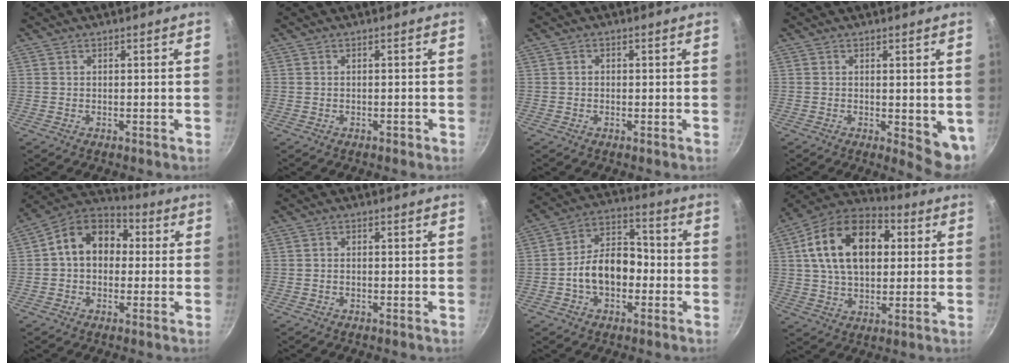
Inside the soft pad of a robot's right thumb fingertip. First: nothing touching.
{"total": 0.6, "force": [-0.4, 0.3, 0.3], "torque": [-0.003, 0.007, -0.002]}
{"total": 1.0, "force": [-0.2, 0.9, 0.4], "torque": [-0.005, 0.004, -0.005]}
{"total": 6.1, "force": [-0.1, 2.4, 5.6], "torque": [-0.060, -0.010, 0.003]}
{"total": 12.9, "force": [1.4, 9.7, 8.3], "torque": [-0.099, 0.036, -0.001]}
{"total": 0.9, "force": [-0.3, 0.6, 0.6], "torque": [-0.015, 0.005, -0.007]}
{"total": 12.1, "force": [-2.6, 8.3, 8.5], "torque": [-0.102, 0.046, -0.055]}
{"total": 20.1, "force": [4.4, 13.0, 14.6], "torque": [-0.220, 0.020, 0.057]}